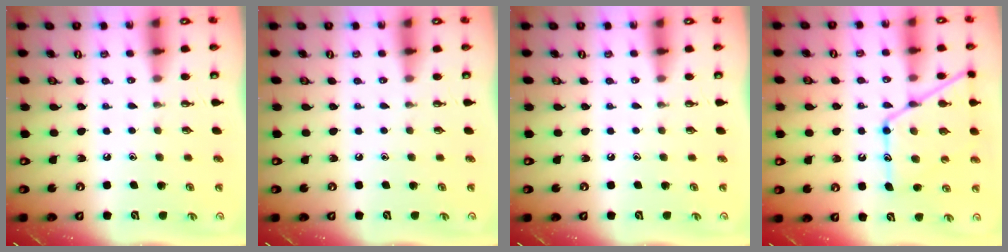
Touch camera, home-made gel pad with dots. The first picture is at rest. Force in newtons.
{"total": 0.0}
{"total": 0.0}
{"total": 15.7, "press": 15.6, "slide": 1.4}